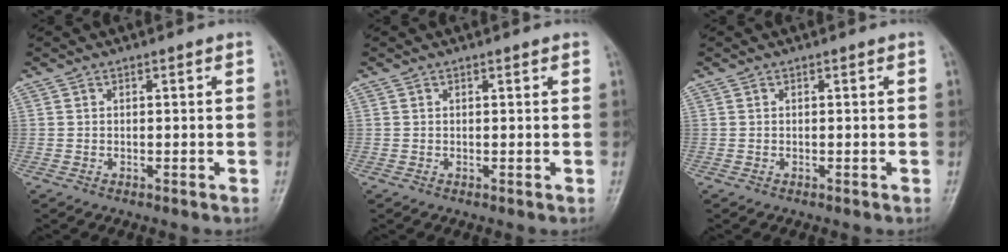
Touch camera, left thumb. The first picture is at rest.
{"total": 0.7, "force": [0.4, 0.3, 0.4], "torque": [-0.004, -0.001, 0.001]}
{"total": 0.0}